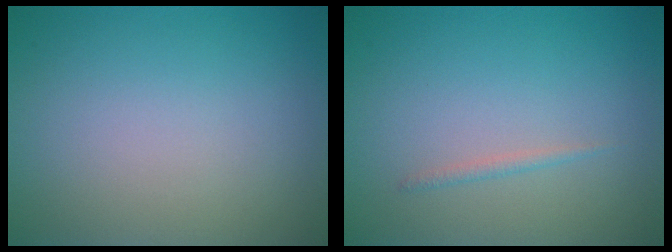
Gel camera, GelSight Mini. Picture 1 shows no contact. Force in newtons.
{"total": 0.7, "press": 0.7, "slide": 0.1}